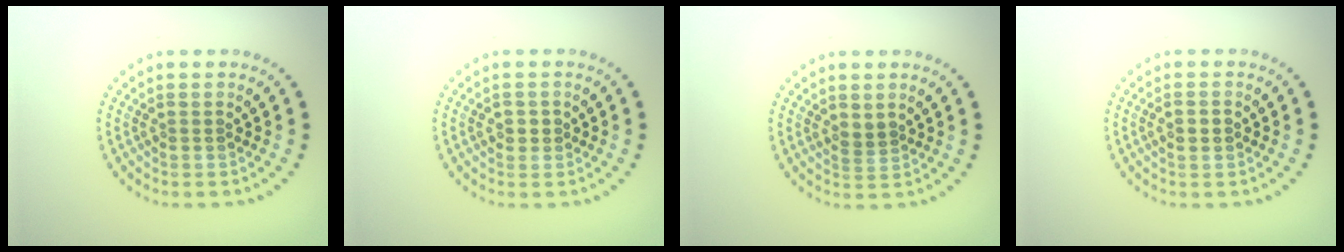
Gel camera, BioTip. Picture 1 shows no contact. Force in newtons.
{"total": 1.1, "press": 1.1, "slide": 0.3}
{"total": 1.1, "press": 1.0, "slide": 0.5}
{"total": 1.0, "press": 1.0, "slide": 0.0}